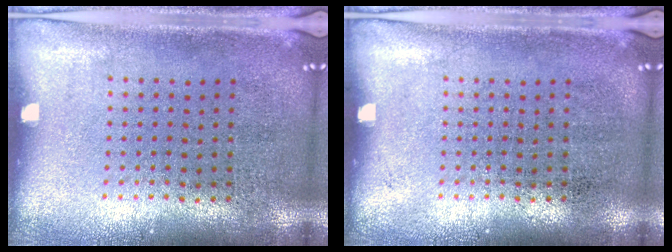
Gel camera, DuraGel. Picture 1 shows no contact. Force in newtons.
{"total": 0.0}